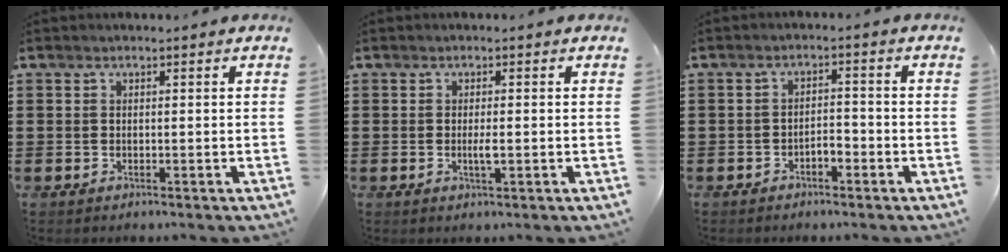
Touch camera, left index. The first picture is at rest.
{"total": 1.9, "force": [-0.3, 0.3, 1.9], "torque": [-0.035, -0.001, -0.005]}
{"total": 2.3, "force": [-1.8, 0.9, 1.1], "torque": [-0.025, 0.005, -0.038]}